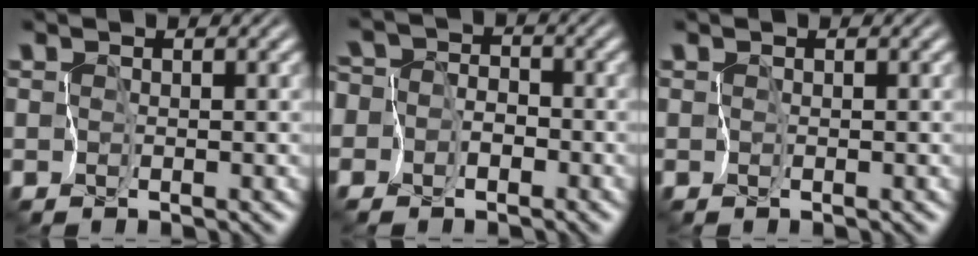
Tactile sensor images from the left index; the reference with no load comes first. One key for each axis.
{"total": 6.4, "fx": -2.4, "fy": 5.7, "fz": 1.9, "tx": -0.060, "ty": 0.016, "tz": -0.082}
{"total": 0.0}